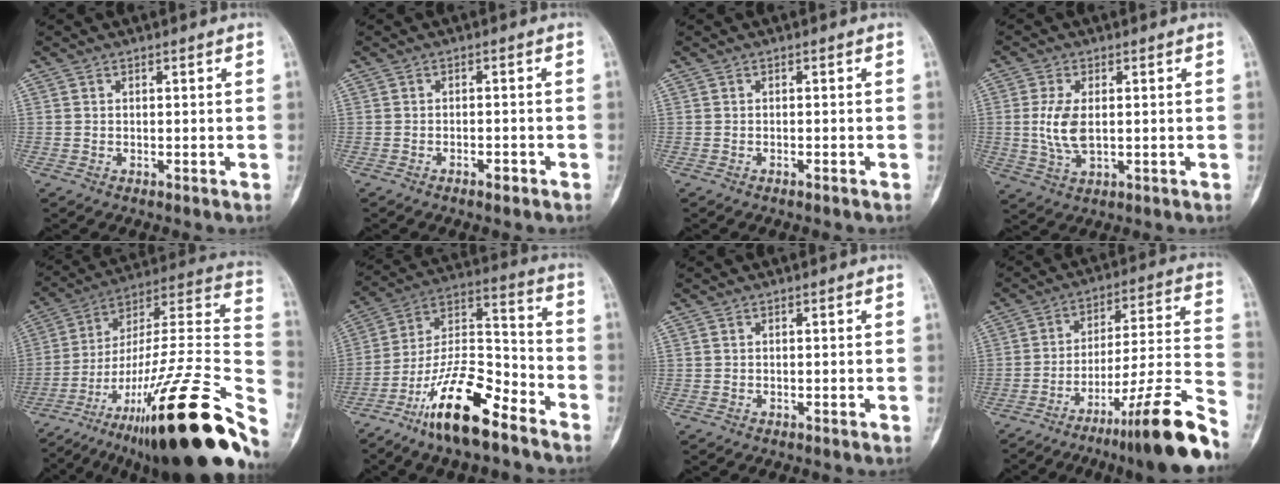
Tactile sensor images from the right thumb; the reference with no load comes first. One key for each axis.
{"total": 1.8, "fx": -1.3, "fy": 0.6, "fz": 1.1, "tx": -0.018, "ty": 0.009, "tz": -0.020}
{"total": 0.8, "fx": -0.7, "fy": 0.1, "fz": 0.5, "tx": -0.013, "ty": 0.004, "tz": -0.006}
{"total": 6.9, "fx": 0.3, "fy": 3.7, "fz": 5.8, "tx": -0.128, "ty": -0.007, "tz": 0.010}
{"total": 38.1, "fx": -18.1, "fy": 8.2, "fz": 32.5, "tx": -0.415, "ty": 0.055, "tz": -0.290}
{"total": 17.8, "fx": -11.8, "fy": 5.6, "fz": 12.1, "tx": -0.211, "ty": 0.083, "tz": -0.216}
{"total": 0.0}
{"total": 19.8, "fx": -13.8, "fy": 0.5, "fz": 14.2, "tx": -0.185, "ty": 0.090, "tz": -0.213}